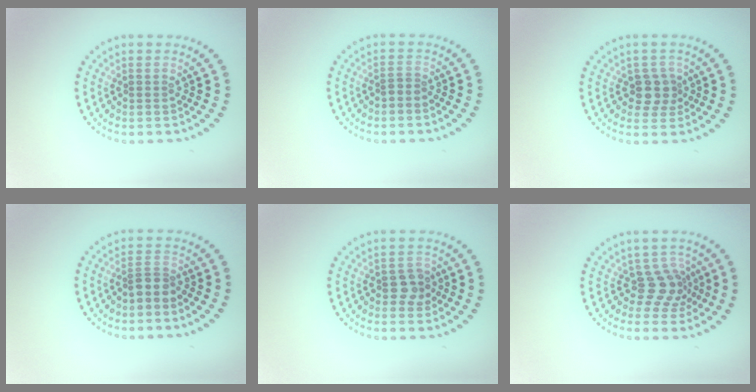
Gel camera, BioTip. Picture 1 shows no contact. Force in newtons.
{"total": 0.8, "press": 0.5, "slide": 0.6}
{"total": 2.2, "press": 1.9, "slide": 1.1}
{"total": 1.9, "press": 1.5, "slide": 1.2}
{"total": 2.2, "press": 2.1, "slide": 0.5}
{"total": 2.8, "press": 2.0, "slide": 2.0}